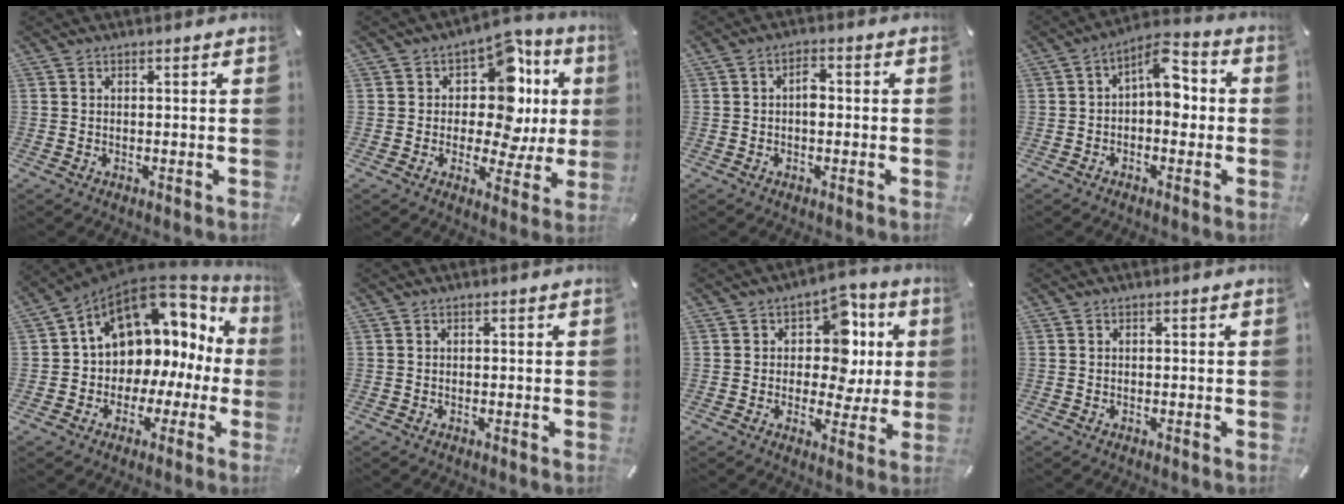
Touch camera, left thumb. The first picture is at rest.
{"total": 14.3, "force": [4.1, 9.0, 10.4], "torque": [-0.150, -0.036, 0.068]}
{"total": 3.2, "force": [-0.2, 1.9, 2.6], "torque": [-0.042, 0.006, -0.006]}
{"total": 8.2, "force": [0.6, 4.6, 6.8], "torque": [-0.094, -0.005, 0.006]}
{"total": 10.5, "force": [5.7, 8.0, 3.6], "torque": [-0.063, -0.064, 0.101]}
{"total": 0.0}
{"total": 12.1, "force": [2.6, 9.0, 7.7], "torque": [-0.100, -0.013, 0.046]}
{"total": 0.0}